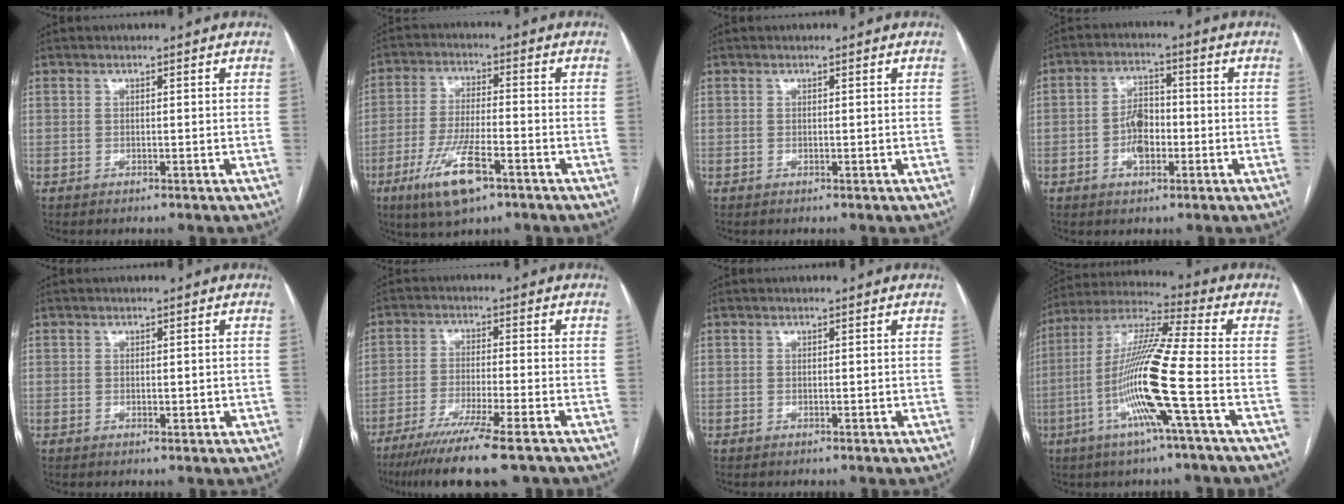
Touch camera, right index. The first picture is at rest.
{"total": 10.4, "force": [-5.5, 2.4, 8.5], "torque": [-0.174, -0.018, -0.095]}
{"total": 0.0}
{"total": 5.6, "force": [-1.6, 3.1, 4.4], "torque": [-0.084, 0.012, -0.029]}
{"total": 1.2, "force": [-0.1, 0.7, 0.9], "torque": [-0.014, 0.001, 0.002]}
{"total": 12.5, "force": [-9.4, 0.2, 8.3], "torque": [-0.136, -0.034, -0.148]}
{"total": 0.0}
{"total": 14.9, "force": [-4.3, -0.8, 14.2], "torque": [-0.282, -0.005, -0.093]}